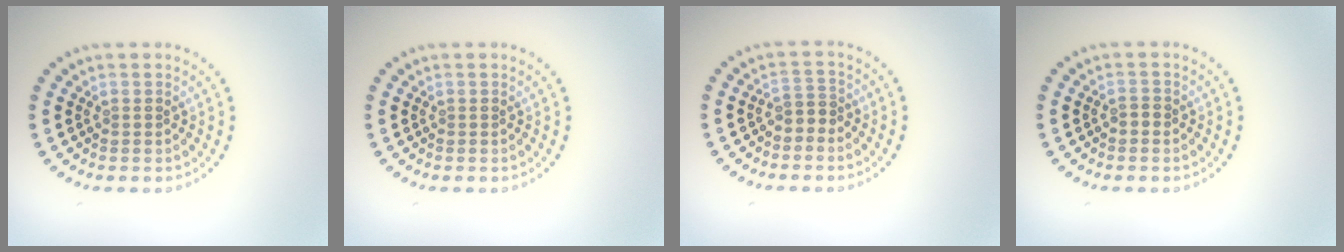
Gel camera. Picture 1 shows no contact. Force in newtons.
{"total": 0.0}
{"total": 1.6, "press": 1.2, "slide": 1.0}
{"total": 0.7, "press": 0.7, "slide": 0.2}